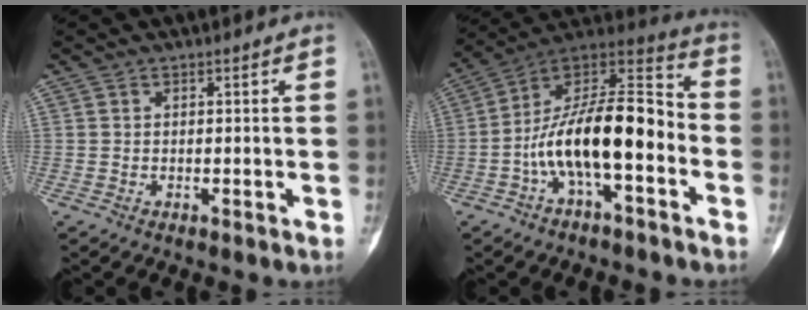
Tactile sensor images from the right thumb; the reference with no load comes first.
{"total": 18.8, "force": [-4.5, 7.6, 16.6], "torque": [-0.281, 0.069, -0.082]}